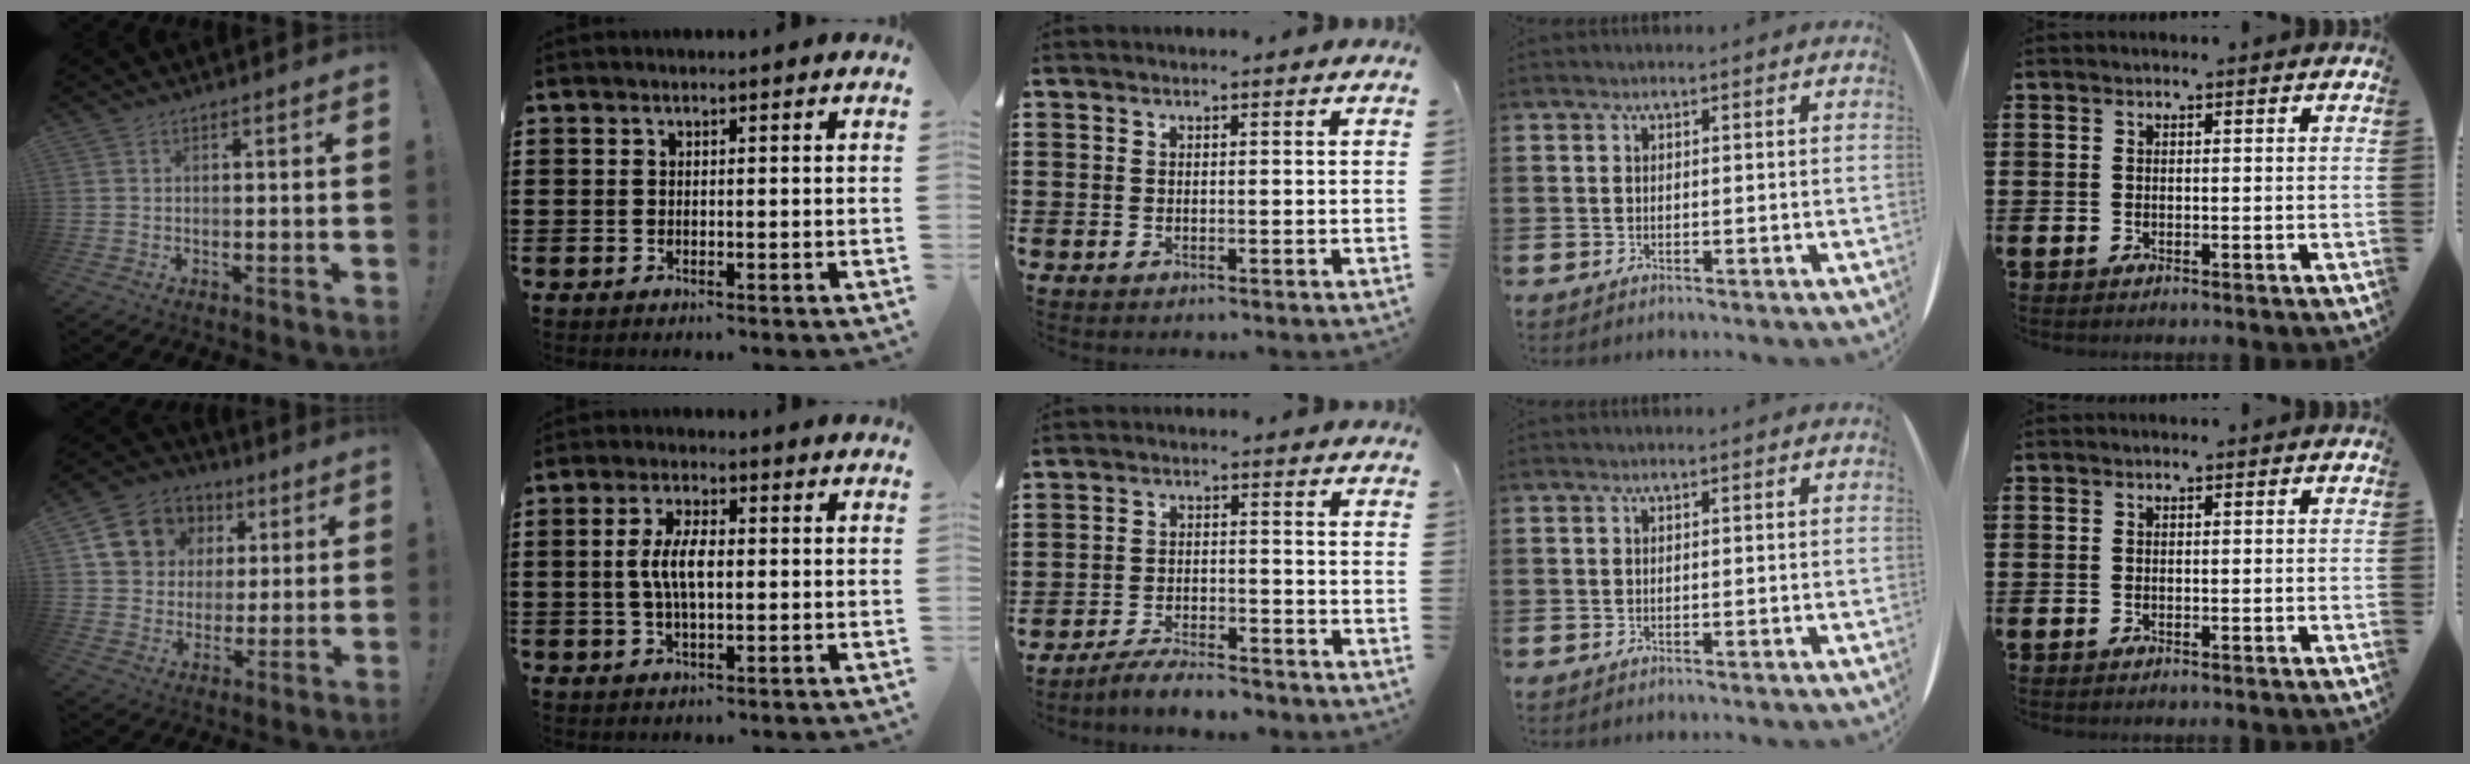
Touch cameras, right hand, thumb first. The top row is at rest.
{"thumb": {"total": 12.5, "force": [4.5, 10.8, 4.3], "torque": [-0.063, -0.017, 0.099]}, "index": {"total": 5.6, "force": [0.1, 2.0, 5.2], "torque": [-0.112, 0.000, -0.004]}, "middle": {"total": 4.6, "force": [-4.4, 0.5, 1.3], "torque": [-0.029, 0.001, -0.091]}}